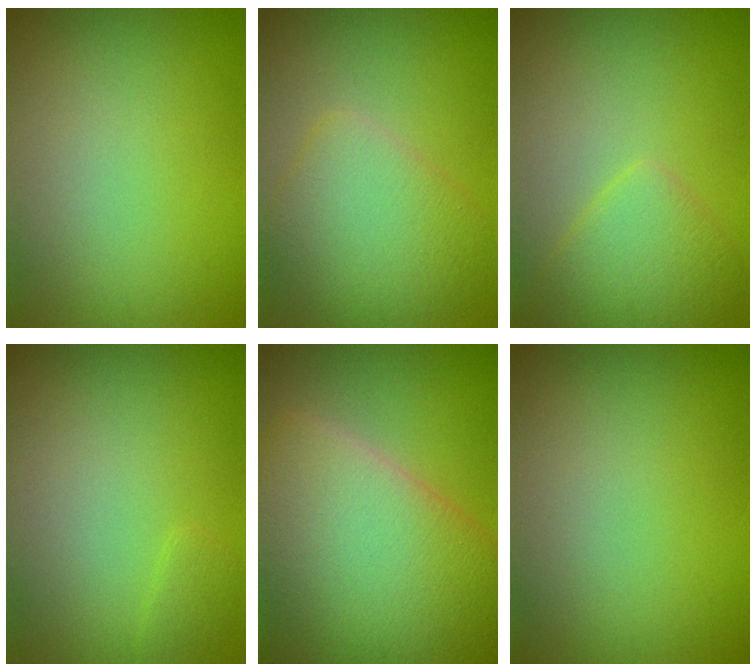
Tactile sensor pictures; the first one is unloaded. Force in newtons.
{"total": 5.6, "press": 5.6, "slide": 0.3}
{"total": 3.8, "press": 3.8, "slide": 0.3}
{"total": 1.0, "press": 1.0, "slide": 0.0}
{"total": 16.4, "press": 16.4, "slide": 1.3}
{"total": 0.0}